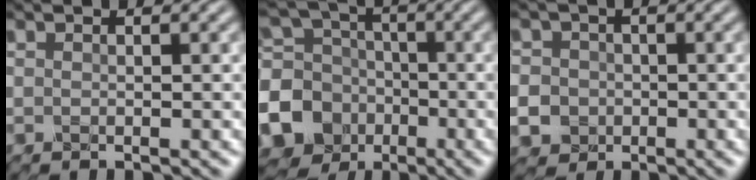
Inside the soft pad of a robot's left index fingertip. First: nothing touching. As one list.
[{"total": 15.0, "force": [-5.1, 13.4, 4.6], "torque": [-0.132, -0.029, -0.112]}, {"total": 9.1, "force": [-2.5, 8.4, 2.6], "torque": [-0.068, -0.015, -0.079]}]